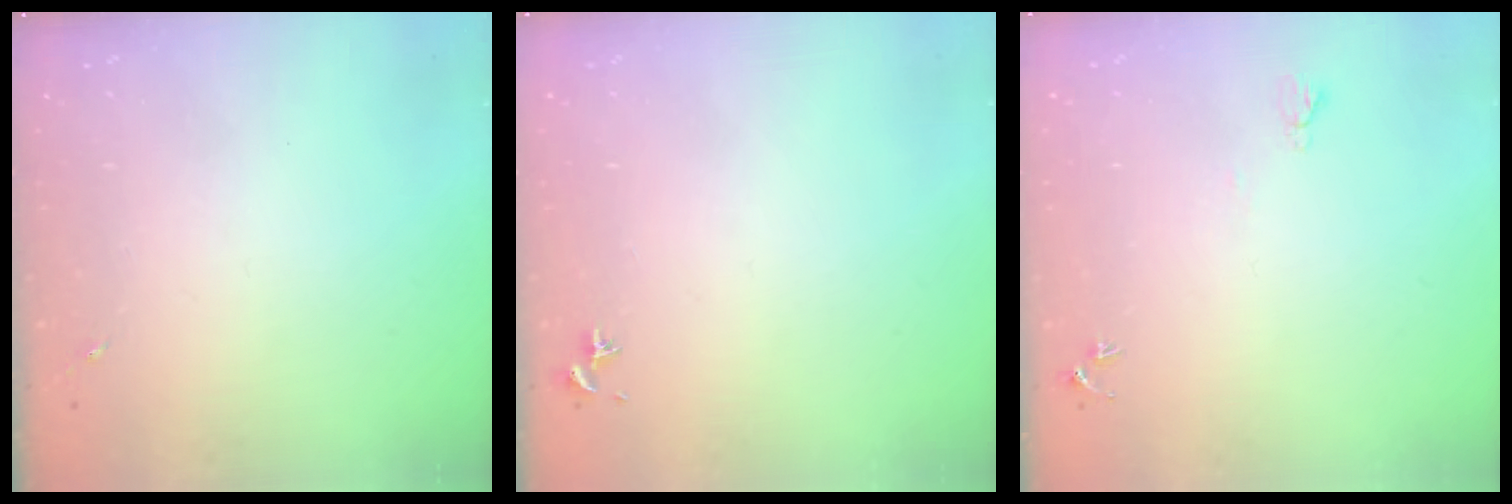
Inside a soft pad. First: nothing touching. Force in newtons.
{"total": 0.7, "press": 0.5, "slide": 0.4}
{"total": 4.8, "press": 4.8, "slide": 0.6}